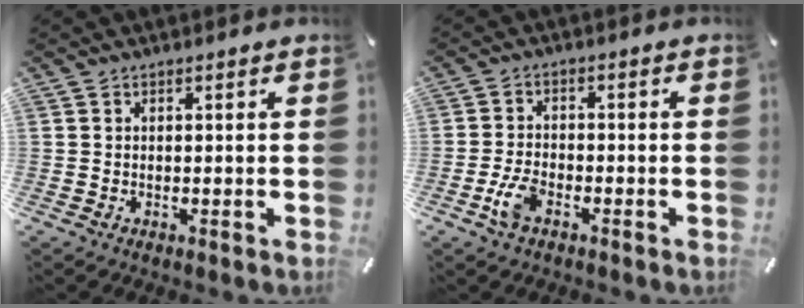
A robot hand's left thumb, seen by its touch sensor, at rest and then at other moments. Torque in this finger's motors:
{"motor_torque": [-0.13, 0.47, 0.06, 0.06, 0.06]}